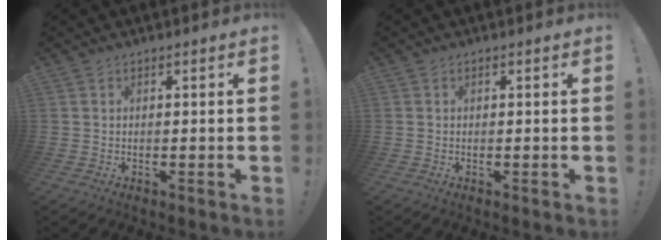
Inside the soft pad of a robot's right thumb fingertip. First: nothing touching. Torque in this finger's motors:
{"motor_torque": [-0.04, 0.43, 0.18, -0.12, 0.04]}